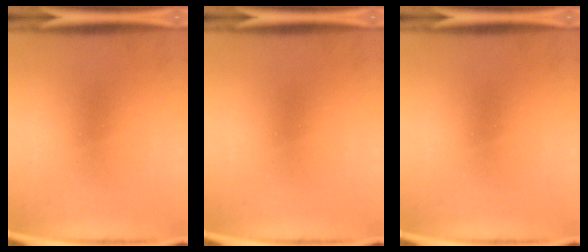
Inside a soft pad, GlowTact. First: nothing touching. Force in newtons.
{"total": 0.0}
{"total": 0.0}